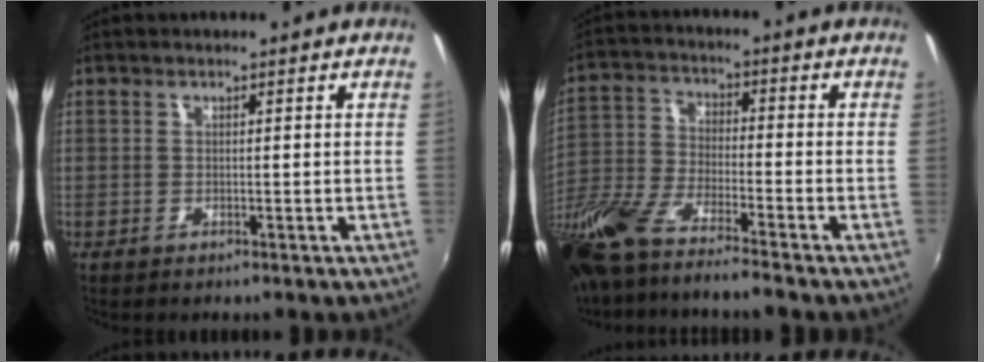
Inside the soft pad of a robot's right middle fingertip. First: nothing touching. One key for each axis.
{"total": 16.9, "fx": -12.9, "fy": 2.7, "fz": 10.5, "tx": -0.228, "ty": -0.044, "tz": -0.250}